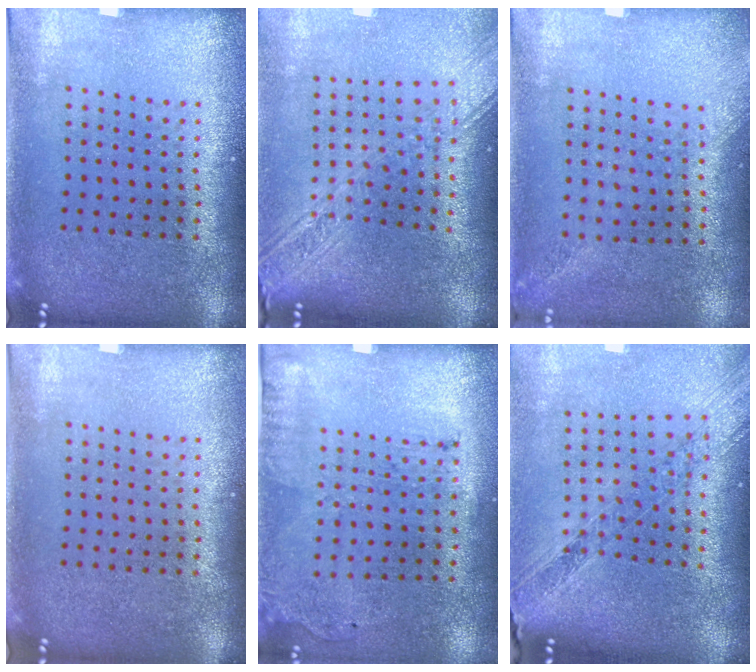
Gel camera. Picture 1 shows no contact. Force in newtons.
{"total": 2.7, "press": 2.1, "slide": 1.7}
{"total": 1.4, "press": 1.0, "slide": 1.0}
{"total": 0.0}
{"total": 1.7, "press": 1.1, "slide": 1.3}
{"total": 1.3, "press": 1.3, "slide": 0.4}